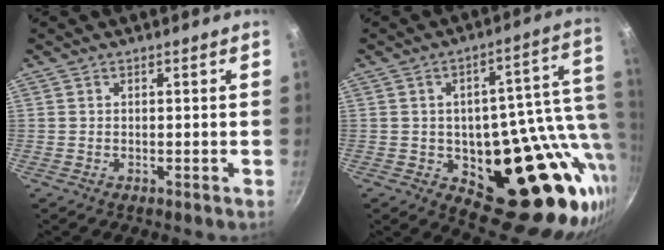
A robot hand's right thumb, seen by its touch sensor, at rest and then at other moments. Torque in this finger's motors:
{"motor_torque": [-0.01, 1.25, 1.84, -0.93, 0.13]}